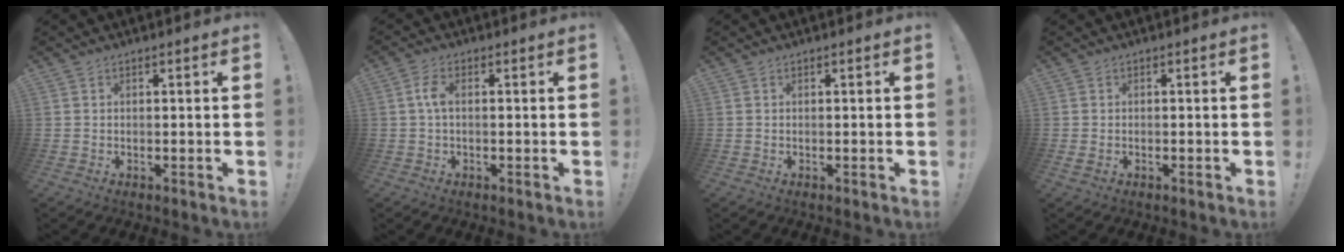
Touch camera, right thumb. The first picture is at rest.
{"total": 4.1, "force": [0.2, 1.8, 3.7], "torque": [-0.077, 0.009, 0.002]}
{"total": 0.0}
{"total": 0.9, "force": [-0.3, 0.6, 0.6], "torque": [-0.012, 0.003, -0.004]}